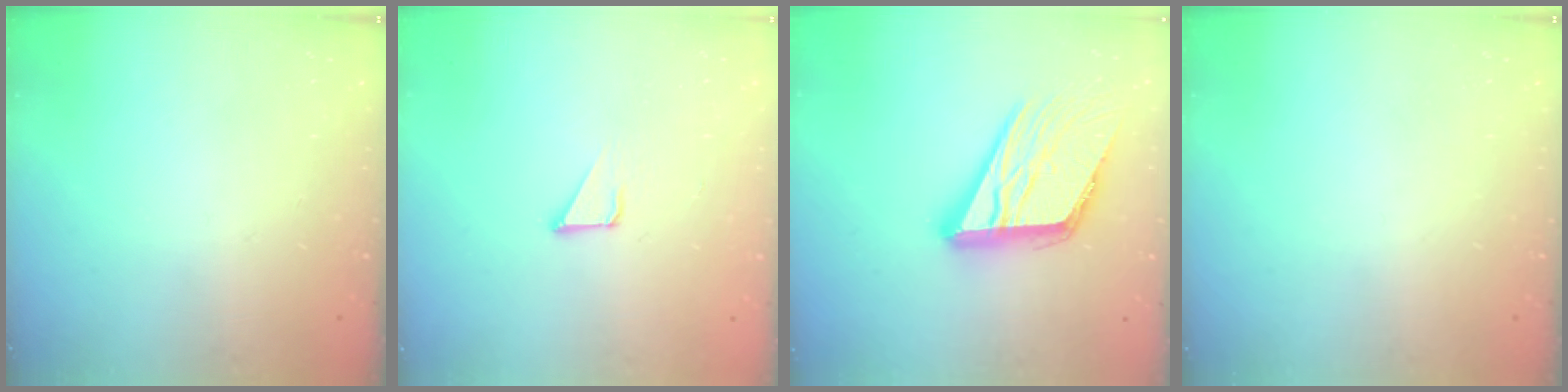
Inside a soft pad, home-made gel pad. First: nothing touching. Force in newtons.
{"total": 2.1, "press": 2.1, "slide": 0.1}
{"total": 19.1, "press": 18.9, "slide": 2.6}
{"total": 0.0}